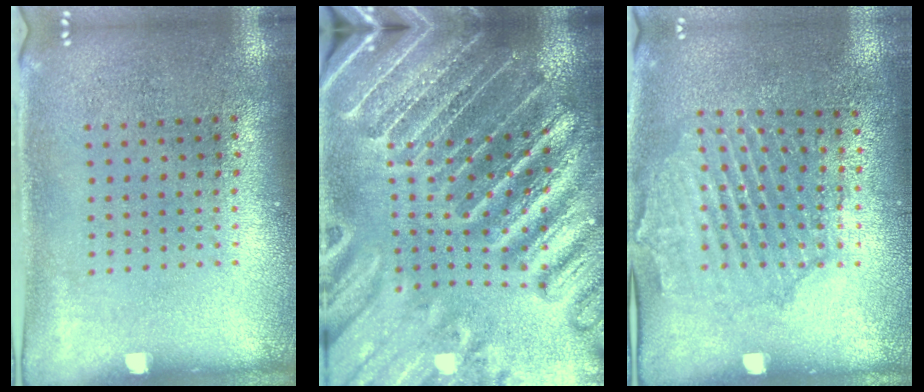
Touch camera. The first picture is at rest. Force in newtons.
{"total": 4.3, "press": 4.0, "slide": 1.3}
{"total": 1.6, "press": 1.6, "slide": 0.3}